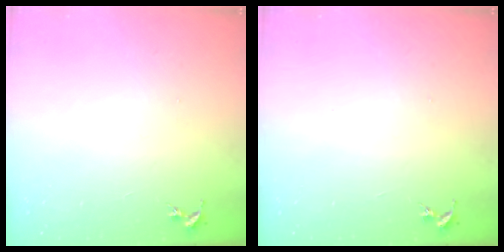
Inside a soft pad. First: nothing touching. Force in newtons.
{"total": 0.0}